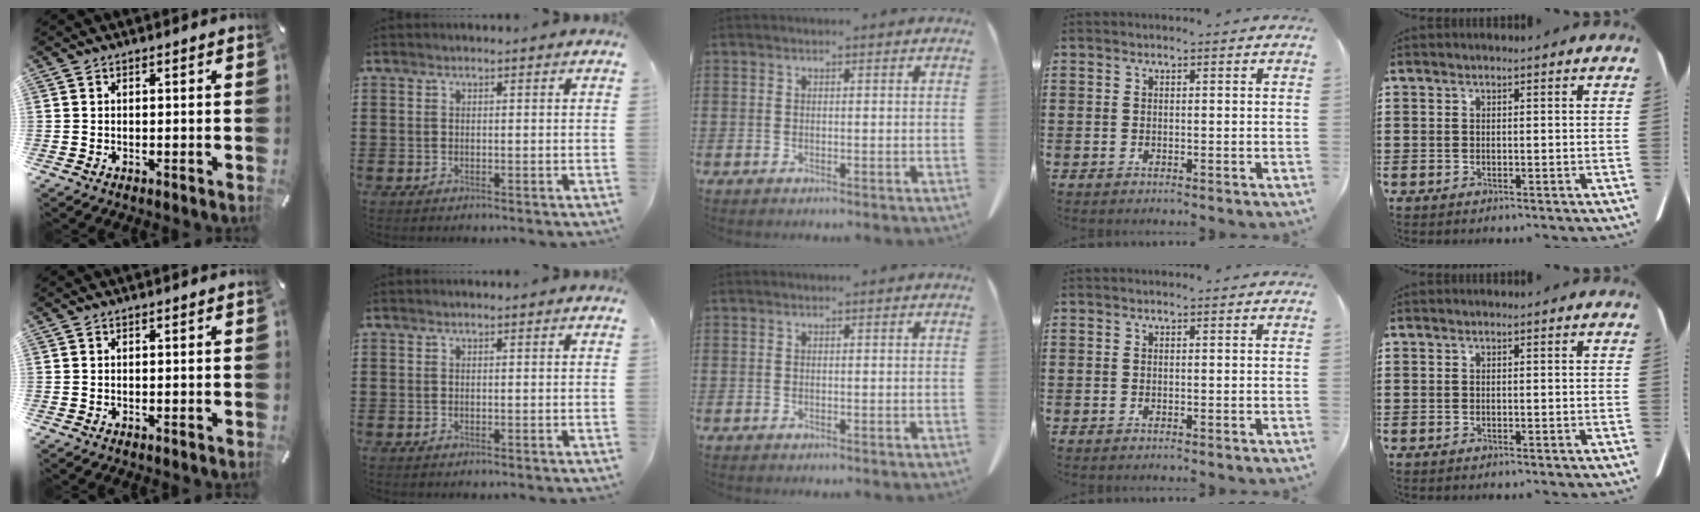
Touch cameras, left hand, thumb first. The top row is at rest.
{}